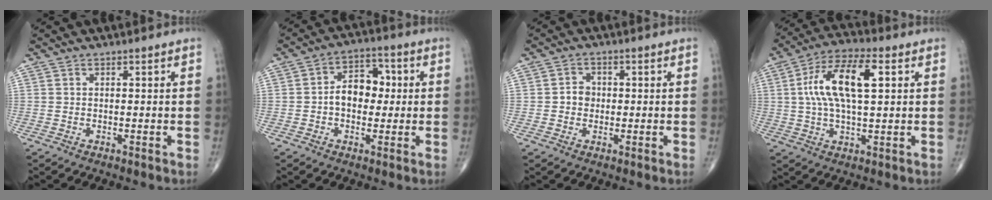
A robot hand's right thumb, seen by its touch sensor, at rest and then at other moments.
{"total": 8.1, "force": [0.0, 5.7, 5.7], "torque": [-0.062, 0.023, -0.010]}
{"total": 2.9, "force": [-0.1, 2.6, 1.3], "torque": [-0.007, 0.007, -0.007]}
{"total": 14.0, "force": [2.9, 5.6, 12.5], "torque": [-0.238, 0.017, 0.047]}